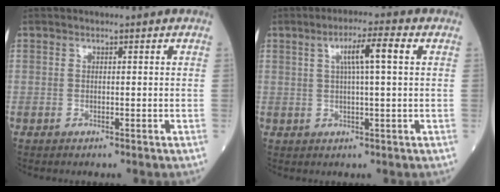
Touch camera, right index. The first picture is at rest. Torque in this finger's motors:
{"motor_torque": [0.20, 0.07, 0.12, 0.09]}